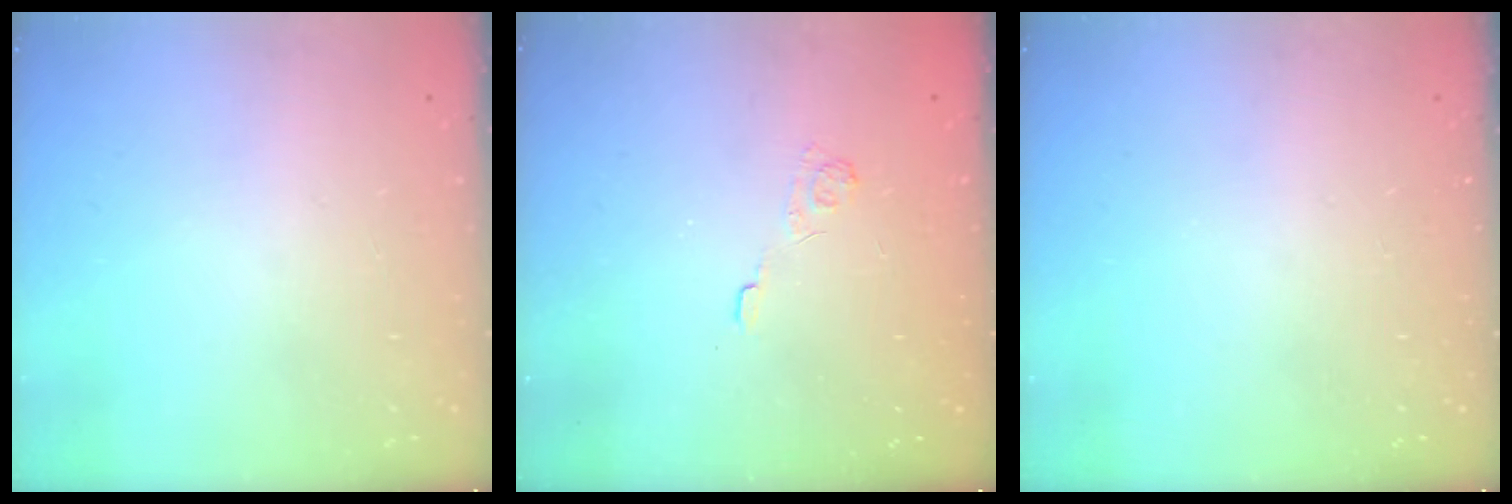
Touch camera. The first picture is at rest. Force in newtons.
{"total": 3.5, "press": 3.2, "slide": 1.5}
{"total": 0.0}